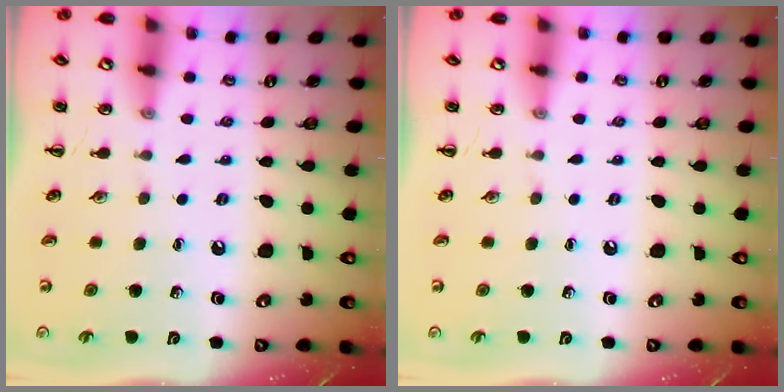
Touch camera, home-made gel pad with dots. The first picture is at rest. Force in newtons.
{"total": 0.0}